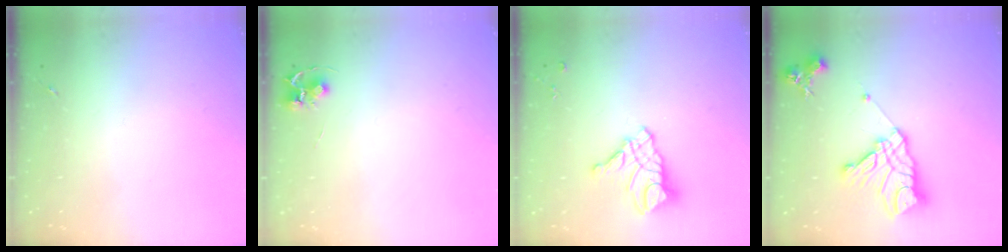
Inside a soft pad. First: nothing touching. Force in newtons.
{"total": 4.7, "press": 4.7, "slide": 0.4}
{"total": 13.4, "press": 13.3, "slide": 1.2}
{"total": 16.3, "press": 16.2, "slide": 1.4}